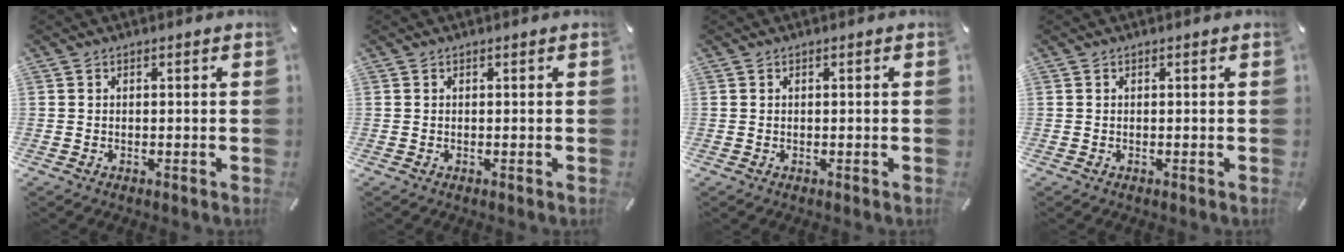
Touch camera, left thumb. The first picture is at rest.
{"total": 0.0}
{"total": 0.0}
{"total": 0.0}